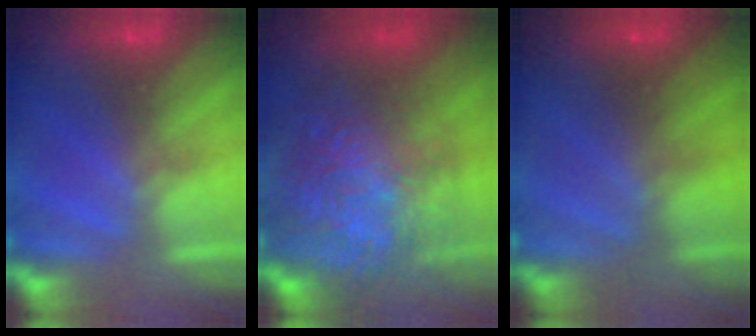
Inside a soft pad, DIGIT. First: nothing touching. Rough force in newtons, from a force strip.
{"total": 7.3}
{"total": 1.9}